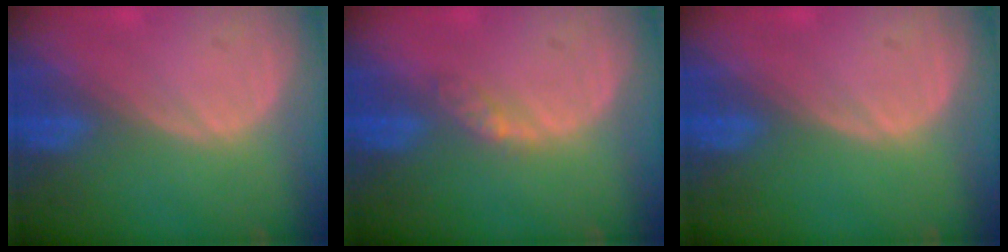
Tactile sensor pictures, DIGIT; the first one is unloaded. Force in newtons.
{"total": 2.2, "press": 1.9, "slide": 1.2}
{"total": 0.0}